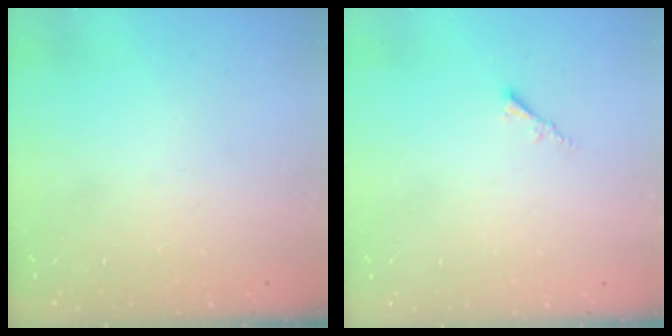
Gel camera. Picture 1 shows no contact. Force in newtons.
{"total": 1.7, "press": 1.6, "slide": 0.5}